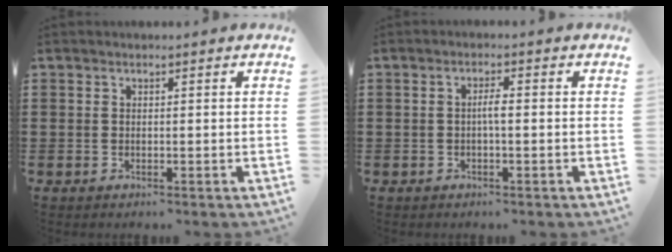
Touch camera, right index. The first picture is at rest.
{"total": 2.0, "force": [-0.2, 0.2, 1.9], "torque": [-0.037, 0.000, -0.006]}